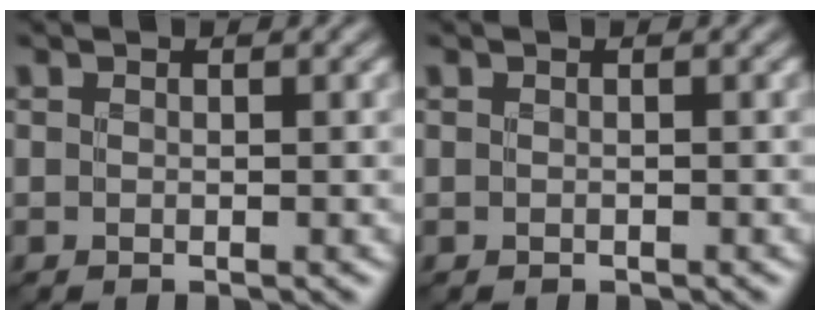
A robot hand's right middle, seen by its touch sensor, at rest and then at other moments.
{"total": 0.0}